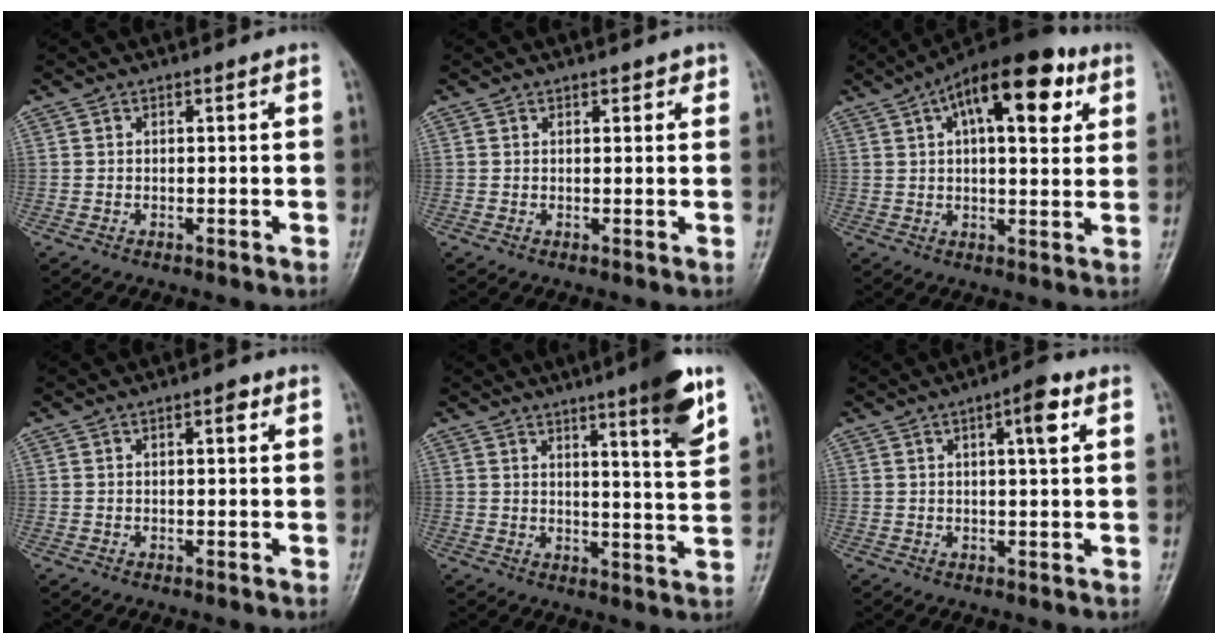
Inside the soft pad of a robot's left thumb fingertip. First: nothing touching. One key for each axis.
{"total": 1.4, "fx": 0.9, "fy": 0.8, "fz": 0.6, "tx": 0.004, "ty": -0.003, "tz": 0.008}
{"total": 17.9, "fx": 7.6, "fy": 7.7, "fz": 14.2, "tx": -0.192, "ty": 0.007, "tz": 0.111}
{"total": 2.0, "fx": 0.7, "fy": 0.8, "fz": 1.6, "tx": -0.021, "ty": 0.002, "tz": 0.008}
{"total": 10.3, "fx": 6.0, "fy": 0.8, "fz": 8.3, "tx": -0.105, "ty": -0.037, "tz": 0.081}
{"total": 5.4, "fx": 2.1, "fy": 1.2, "fz": 4.8, "tx": -0.069, "ty": 0.002, "tz": 0.028}